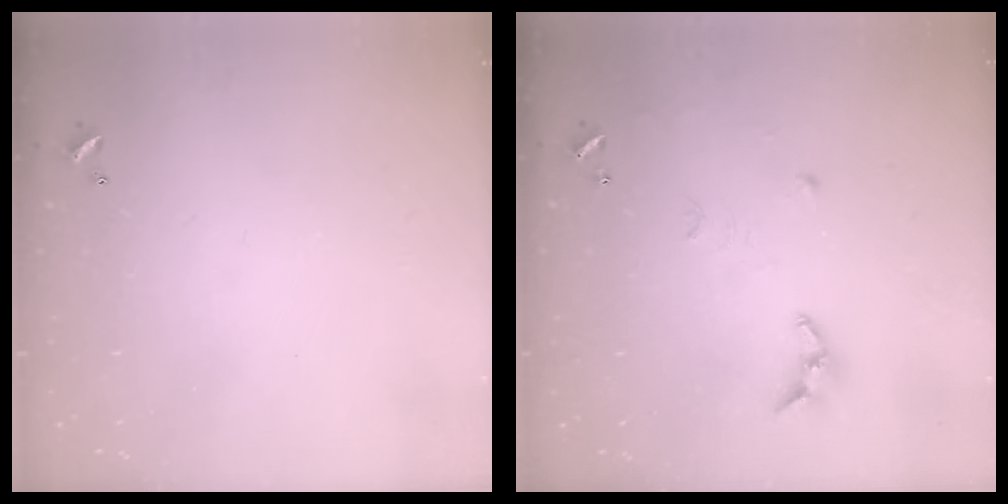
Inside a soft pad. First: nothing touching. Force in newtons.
{"total": 9.0, "press": 9.0, "slide": 0.5}